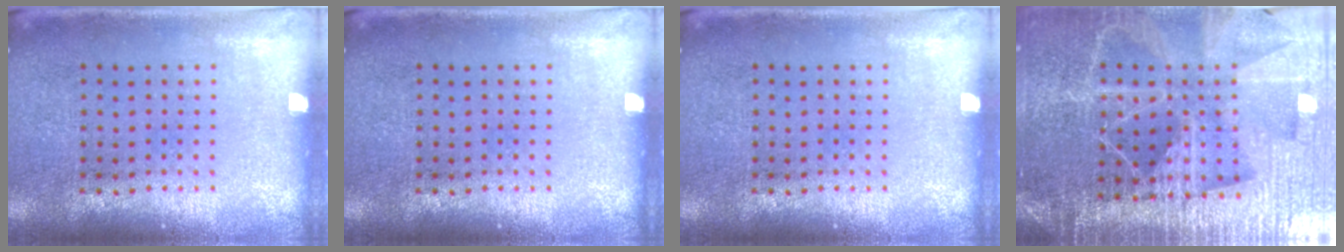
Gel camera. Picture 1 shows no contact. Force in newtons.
{"total": 0.0}
{"total": 0.0}
{"total": 5.5, "press": 4.9, "slide": 2.6}